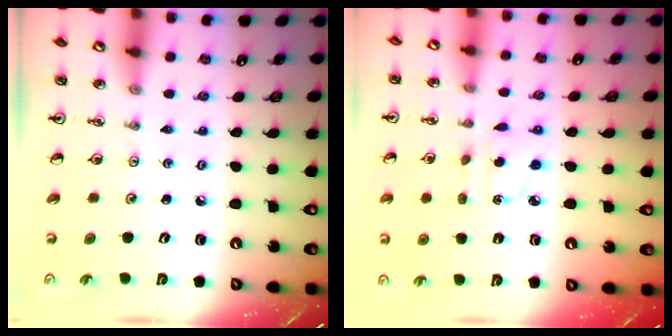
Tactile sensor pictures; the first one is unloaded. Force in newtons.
{"total": 2.2, "press": 2.2, "slide": 0.2}